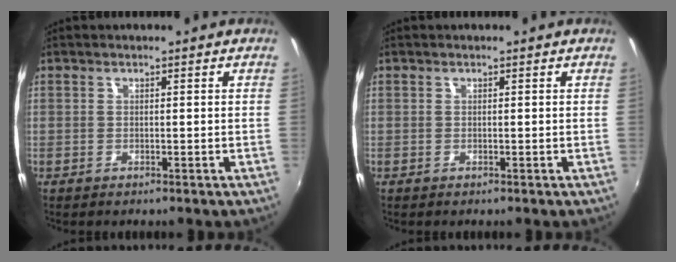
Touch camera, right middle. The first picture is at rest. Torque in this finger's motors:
{"motor_torque": [0.08, -0.25, 0.04, 0.00]}